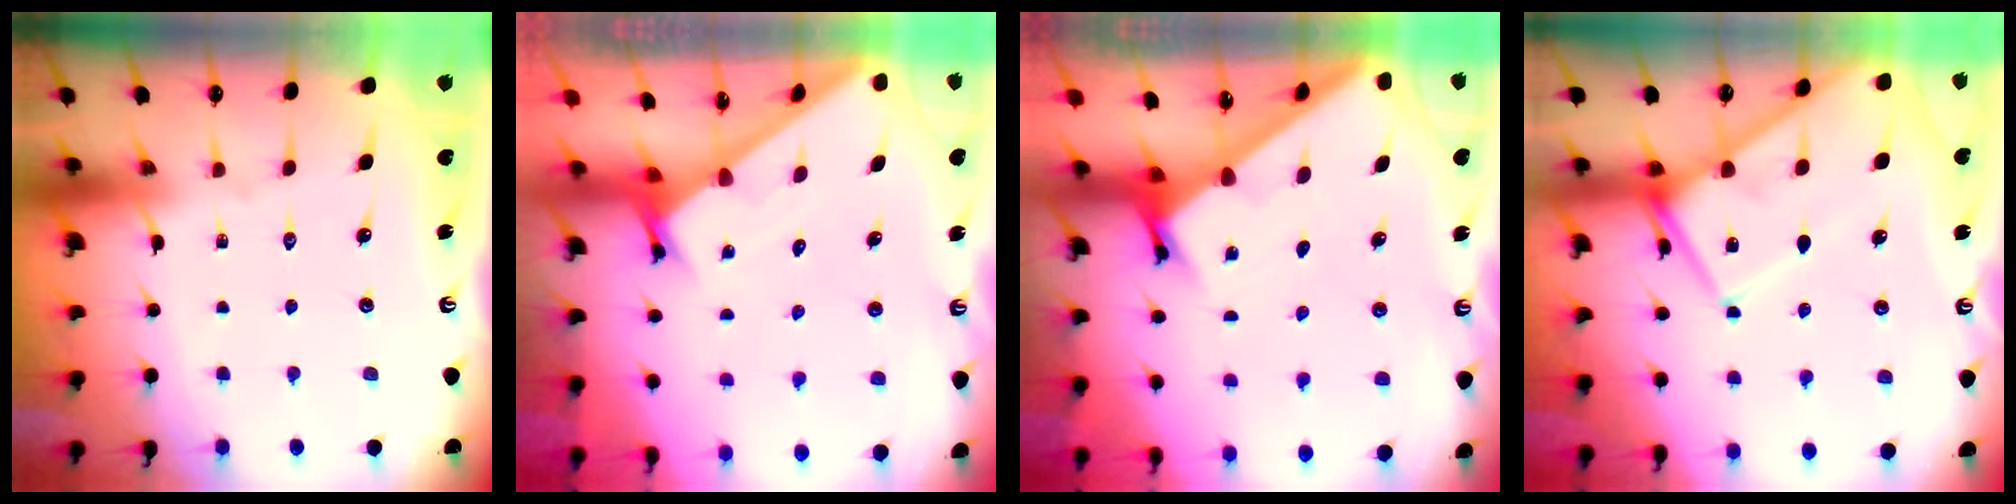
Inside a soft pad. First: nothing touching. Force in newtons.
{"total": 1.7, "press": 1.7, "slide": 0.1}
{"total": 2.6, "press": 2.6, "slide": 0.2}
{"total": 10.8, "press": 10.8, "slide": 1.2}